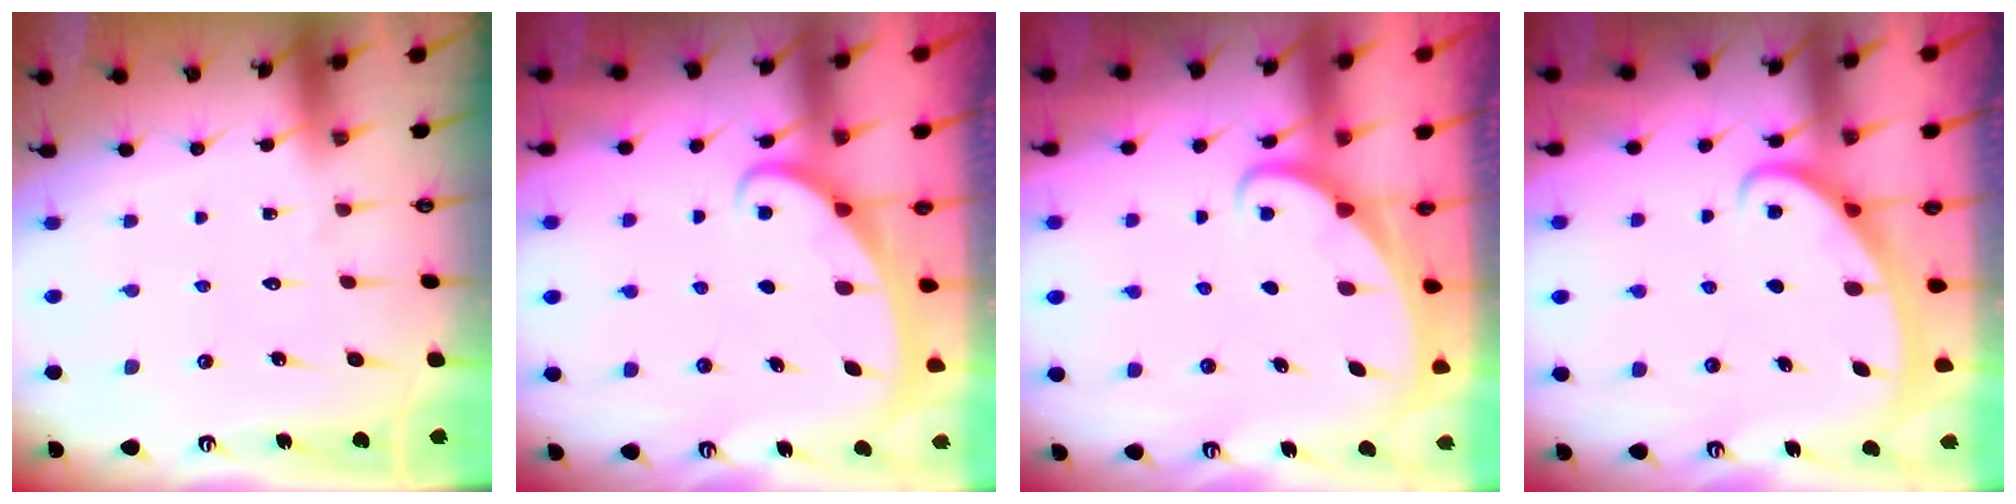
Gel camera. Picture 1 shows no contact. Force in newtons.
{"total": 2.2, "press": 2.2, "slide": 0.4}
{"total": 1.6, "press": 1.6, "slide": 0.1}
{"total": 3.0, "press": 3.0, "slide": 0.3}